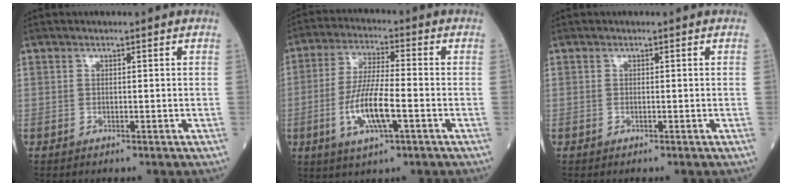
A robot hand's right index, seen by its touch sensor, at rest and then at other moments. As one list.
[{"total": 10.0, "force": [-2.8, 1.9, 9.4], "torque": [-0.188, -0.006, -0.055]}, {"total": 0.0}]